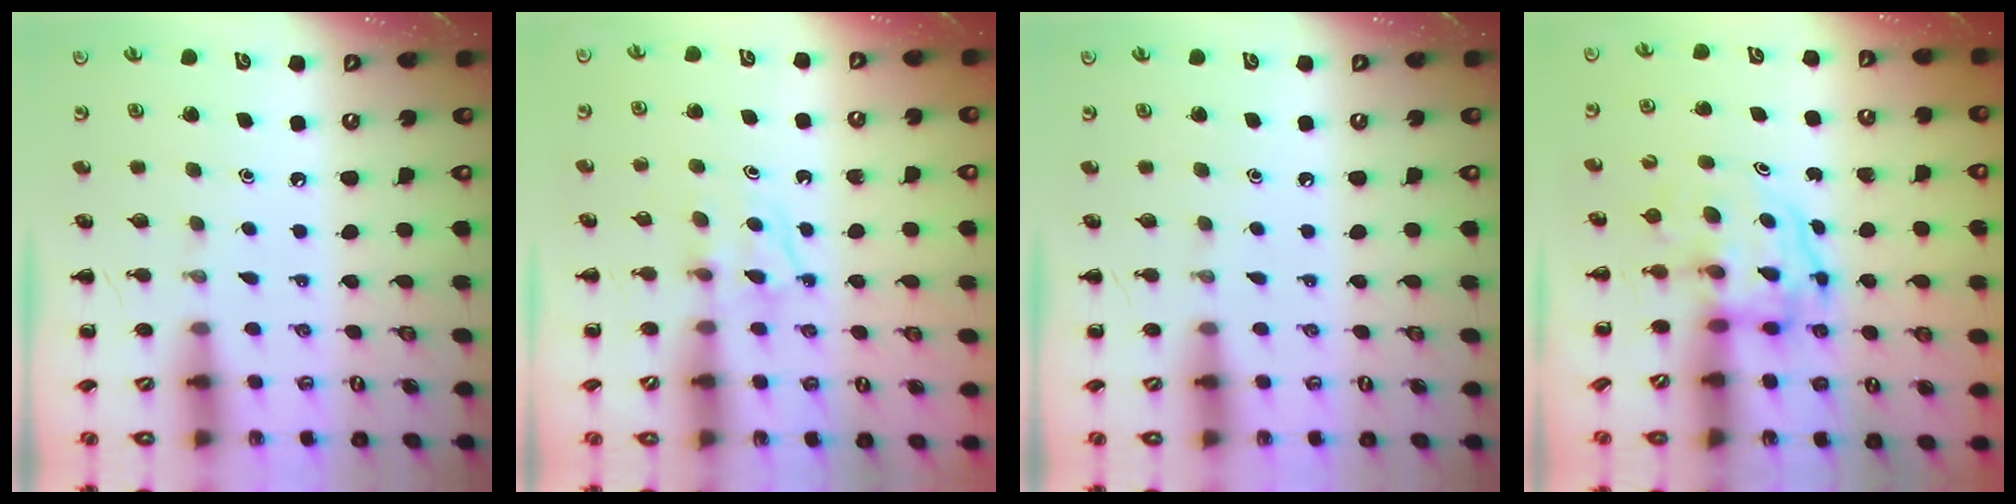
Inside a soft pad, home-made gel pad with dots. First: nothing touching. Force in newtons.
{"total": 5.1, "press": 4.9, "slide": 1.5}
{"total": 0.0}
{"total": 3.7, "press": 3.7, "slide": 0.6}